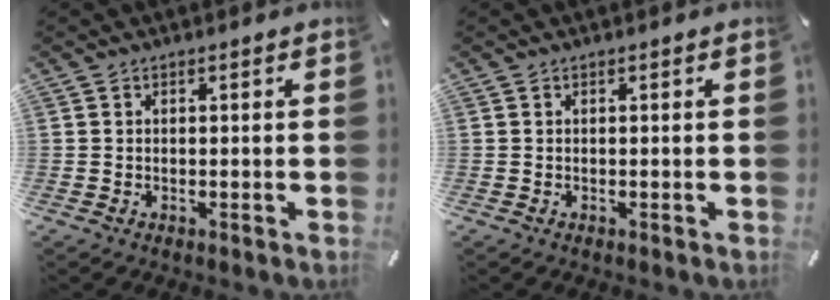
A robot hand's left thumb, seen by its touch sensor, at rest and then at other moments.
{"total": 0.0}